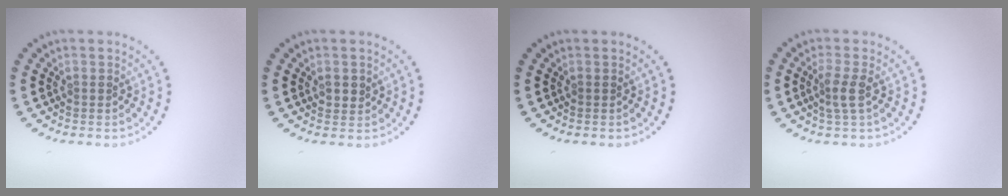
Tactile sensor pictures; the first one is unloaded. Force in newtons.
{"total": 1.2, "press": 1.1, "slide": 0.3}
{"total": 0.0}
{"total": 1.9, "press": 1.4, "slide": 1.3}